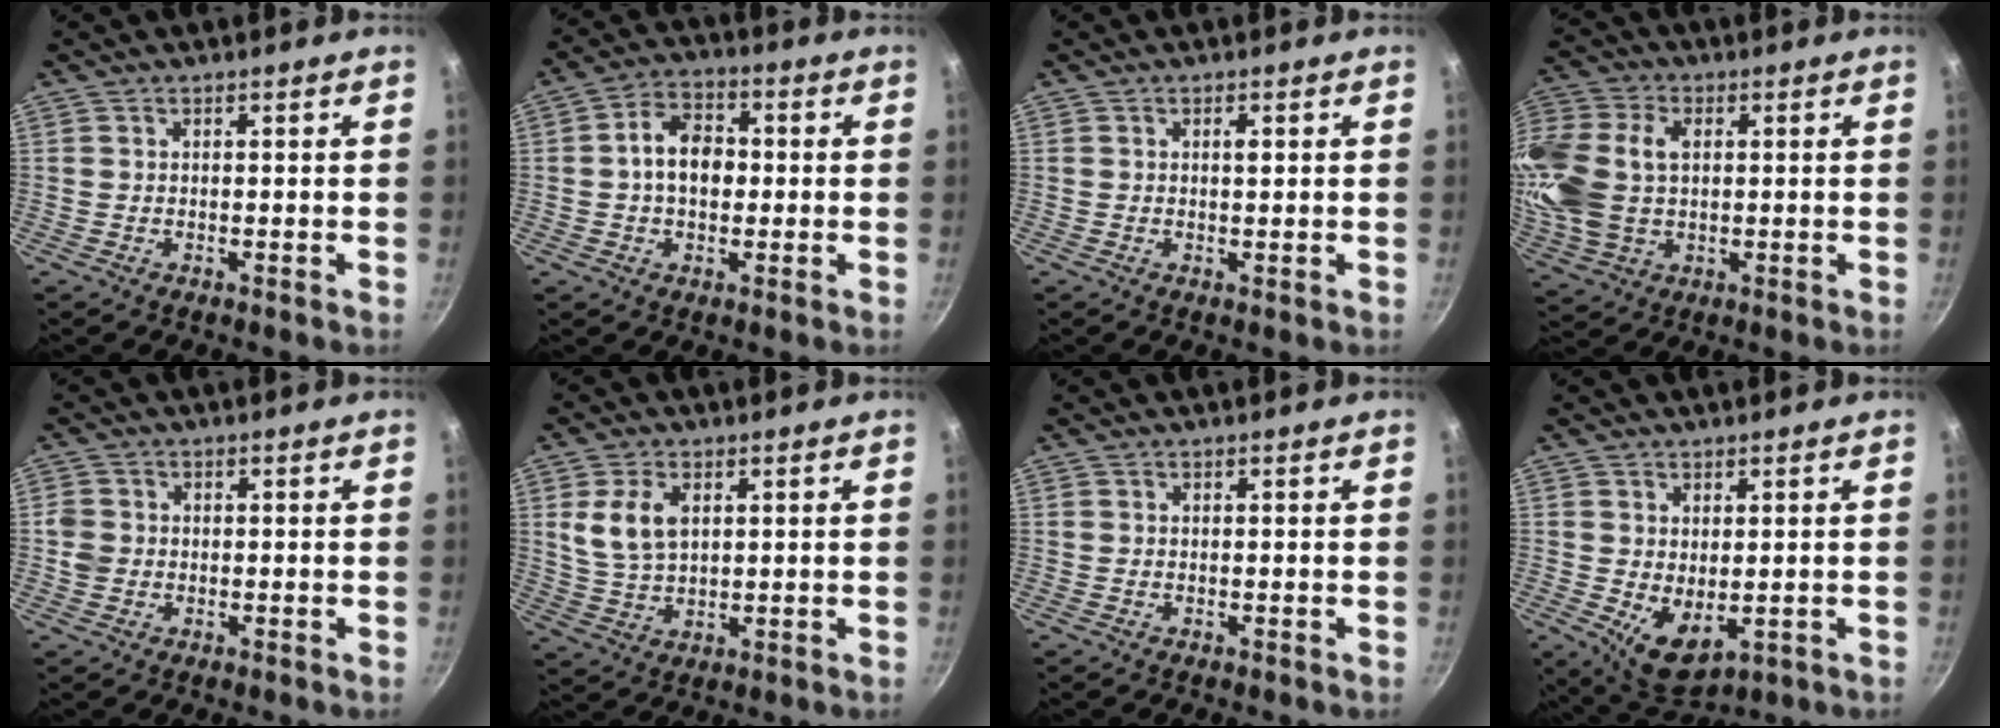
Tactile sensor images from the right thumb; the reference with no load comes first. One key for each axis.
{"total": 8.8, "fx": 0.0, "fy": 6.2, "fz": 6.3, "tx": -0.080, "ty": 0.022, "tz": -0.012}
{"total": 1.6, "fx": 0.4, "fy": 0.6, "fz": 1.4, "tx": -0.021, "ty": -0.002, "tz": 0.005}
{"total": 19.6, "fx": 2.4, "fy": 13.8, "fz": 13.6, "tx": -0.312, "ty": 0.026, "tz": 0.047}
{"total": 3.0, "fx": -0.4, "fy": 2.7, "fz": 1.3, "tx": -0.018, "ty": 0.009, "tz": -0.009}
{"total": 7.8, "fx": 2.2, "fy": 4.8, "fz": 5.7, "tx": -0.102, "ty": -0.010, "tz": 0.047}
{"total": 0.0}
{"total": 7.3, "fx": -0.1, "fy": 4.4, "fz": 5.8, "tx": -0.076, "ty": -0.022, "tz": 0.014}